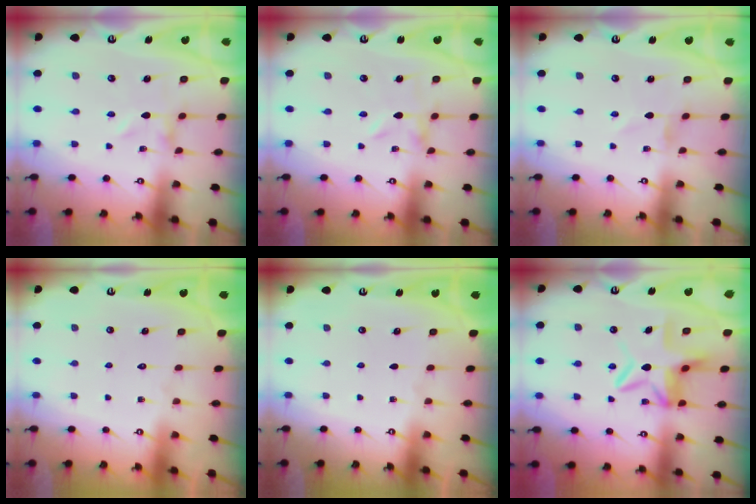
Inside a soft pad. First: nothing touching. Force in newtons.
{"total": 0.0}
{"total": 1.1, "press": 1.1, "slide": 0.1}
{"total": 1.7, "press": 1.6, "slide": 0.1}
{"total": 0.0}
{"total": 10.1, "press": 10.0, "slide": 1.1}